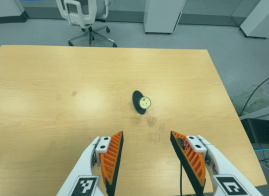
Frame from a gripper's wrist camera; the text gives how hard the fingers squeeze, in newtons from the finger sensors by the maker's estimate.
{"total": 0.0}